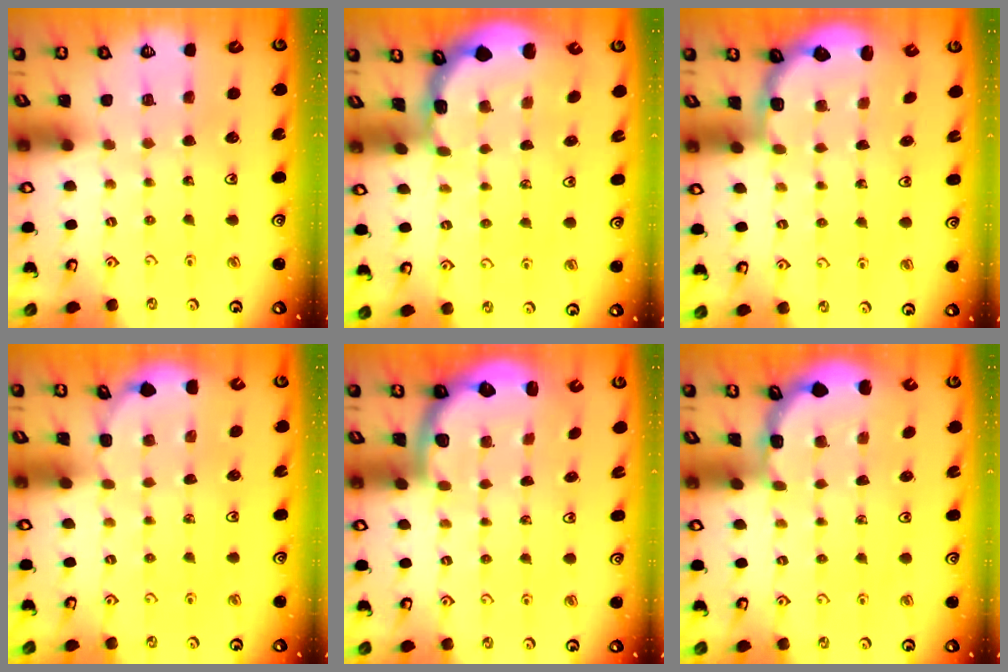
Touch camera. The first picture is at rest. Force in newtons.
{"total": 1.0, "press": 1.0, "slide": 0.2}
{"total": 2.7, "press": 2.3, "slide": 1.5}
{"total": 0.9, "press": 0.9, "slide": 0.1}
{"total": 2.1, "press": 1.9, "slide": 0.8}
{"total": 1.7, "press": 1.7, "slide": 0.2}